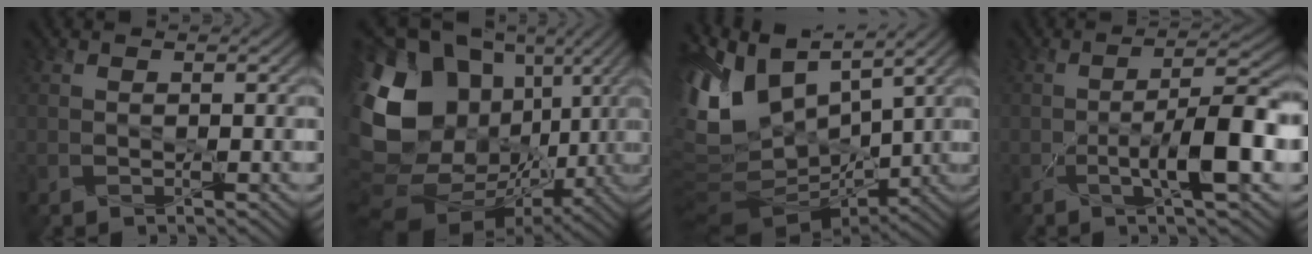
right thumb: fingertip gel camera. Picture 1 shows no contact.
{"total": 19.6, "force": [3.5, 15.0, 12.1], "torque": [-0.294, 0.012, 0.085]}
{"total": 13.0, "force": [3.8, 7.0, 10.3], "torque": [-0.250, 0.004, 0.084]}
{"total": 8.0, "force": [-2.3, 1.6, 7.5], "torque": [-0.118, 0.008, -0.043]}